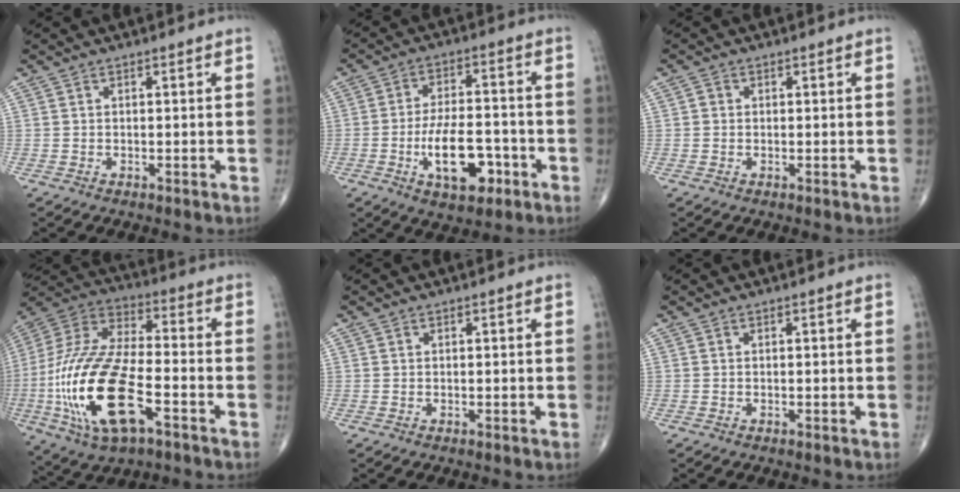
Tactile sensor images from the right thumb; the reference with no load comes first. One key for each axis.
{"total": 12.0, "fx": -4.4, "fy": 5.6, "fz": 9.6, "tx": -0.151, "ty": 0.021, "tz": -0.068}
{"total": 1.0, "fx": 0.0, "fy": 0.9, "fz": 0.3, "tx": -0.001, "ty": 0.002, "tz": -0.001}
{"total": 25.1, "fx": -7.6, "fy": 10.8, "fz": 21.3, "tx": -0.480, "ty": 0.011, "tz": -0.132}
{"total": 0.0}
{"total": 0.0}